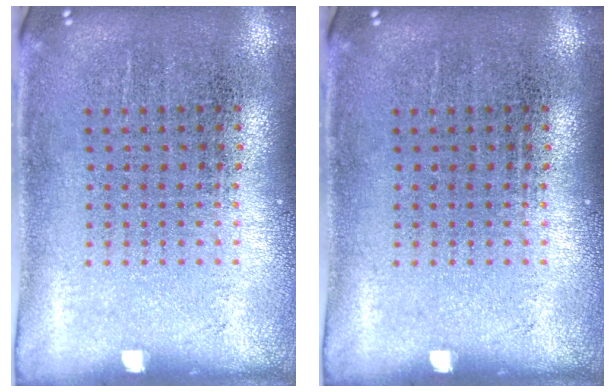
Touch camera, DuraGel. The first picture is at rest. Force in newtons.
{"total": 0.0}